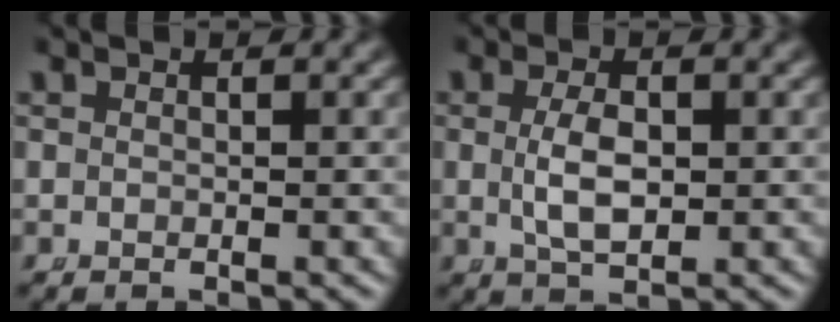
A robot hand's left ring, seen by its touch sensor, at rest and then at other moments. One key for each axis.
{"total": 3.2, "fx": -0.2, "fy": 1.3, "fz": 2.9, "tx": -0.063, "ty": -0.011, "tz": 0.008}